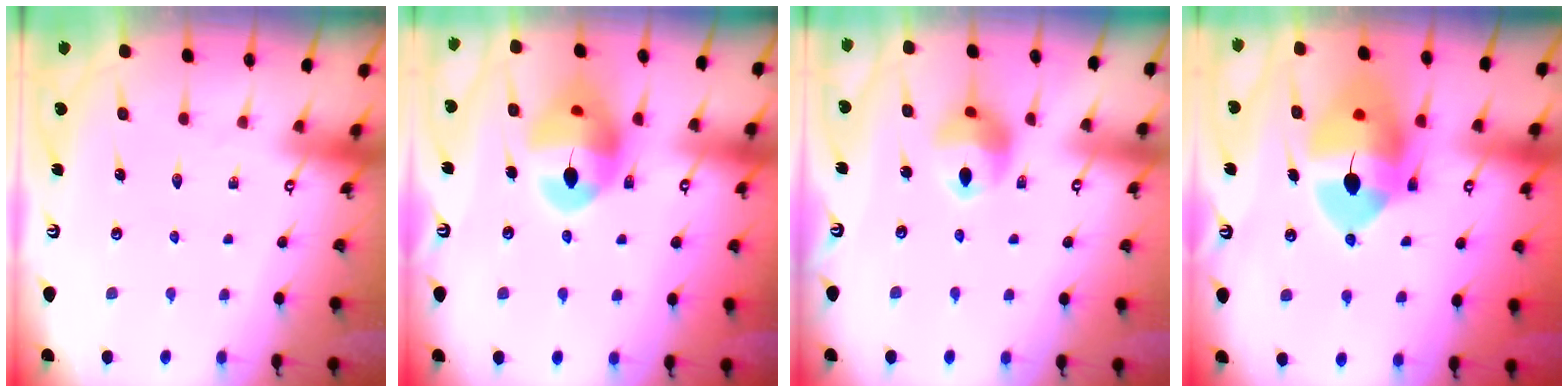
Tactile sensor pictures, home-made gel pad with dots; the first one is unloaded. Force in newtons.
{"total": 14.8, "press": 14.7, "slide": 1.8}
{"total": 10.5, "press": 10.4, "slide": 1.3}
{"total": 16.4, "press": 16.2, "slide": 2.3}